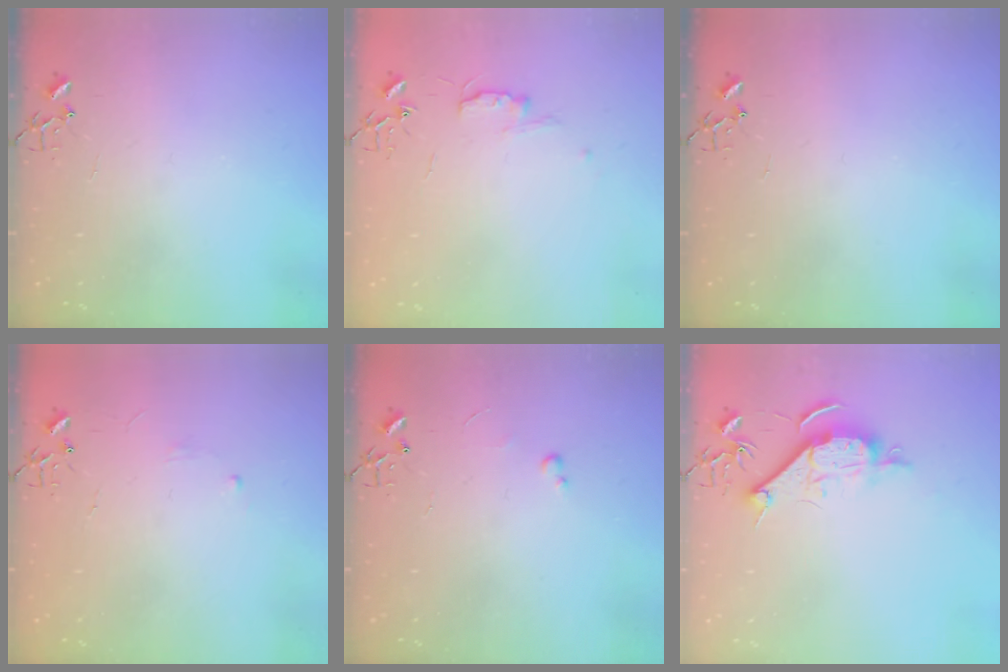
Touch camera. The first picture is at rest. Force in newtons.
{"total": 5.8, "press": 5.7, "slide": 0.7}
{"total": 0.0}
{"total": 2.9, "press": 2.8, "slide": 0.5}
{"total": 2.4, "press": 2.3, "slide": 0.4}
{"total": 9.5, "press": 9.5, "slide": 0.9}